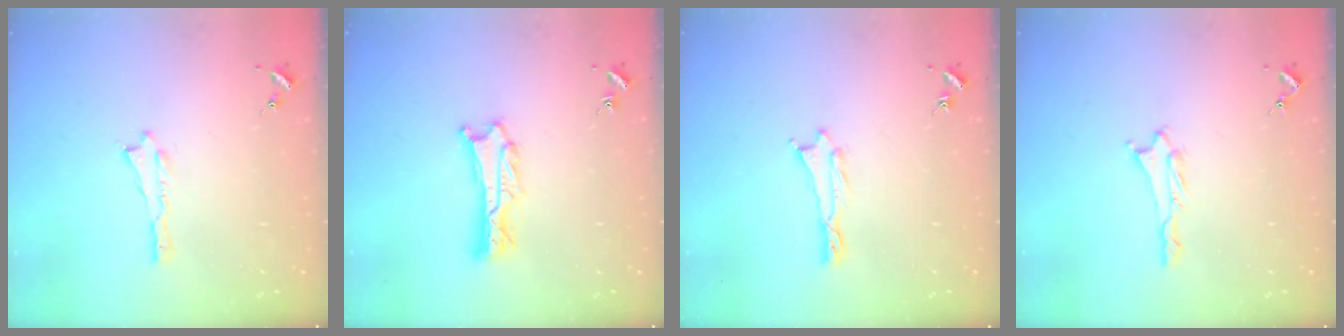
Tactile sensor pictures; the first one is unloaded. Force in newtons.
{"total": 1.8, "press": 1.8, "slide": 0.2}
{"total": 0.5, "press": 0.5, "slide": 0.2}
{"total": 1.2, "press": 1.2, "slide": 0.1}